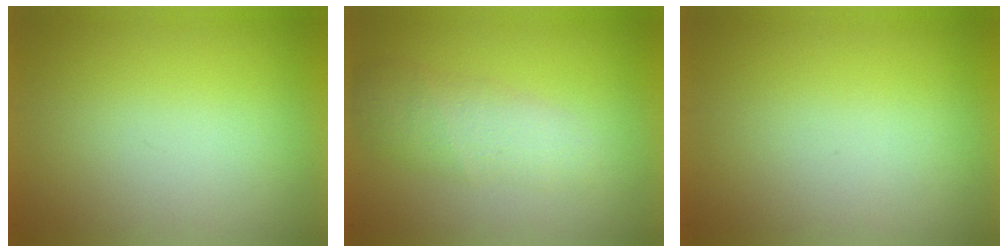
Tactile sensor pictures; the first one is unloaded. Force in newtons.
{"total": 2.3}
{"total": 0.0}